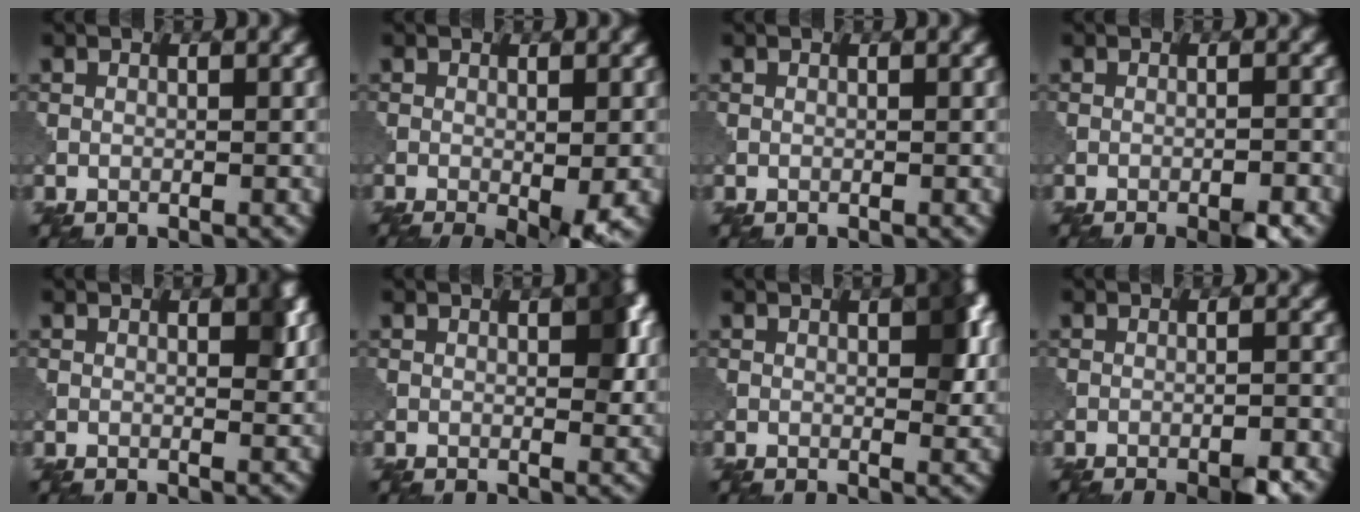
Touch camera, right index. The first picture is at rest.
{"total": 4.9, "force": [-2.0, 0.8, 4.3], "torque": [-0.063, -0.010, -0.026]}
{"total": 0.0}
{"total": 3.4, "force": [-2.2, 0.6, 2.5], "torque": [-0.036, 0.006, -0.034]}
{"total": 2.0, "force": [0.6, 0.8, 1.7], "torque": [-0.016, -0.002, 0.008]}
{"total": 3.2, "force": [0.7, 1.5, 2.8], "torque": [-0.033, 0.001, 0.009]}
{"total": 3.8, "force": [0.8, 1.7, 3.2], "torque": [-0.041, 0.001, 0.012]}
{"total": 3.9, "force": [-2.6, 0.8, 2.8], "torque": [-0.043, 0.008, -0.041]}